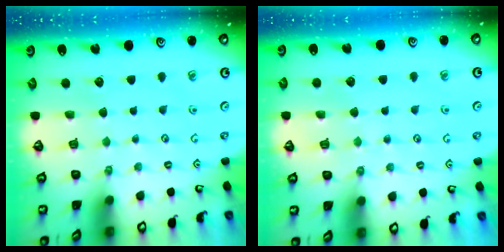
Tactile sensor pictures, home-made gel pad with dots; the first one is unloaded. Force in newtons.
{"total": 4.7, "press": 4.6, "slide": 0.6}